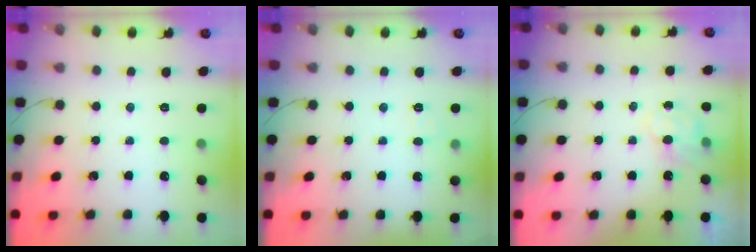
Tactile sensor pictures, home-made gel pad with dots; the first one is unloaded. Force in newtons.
{"total": 4.1, "press": 4.0, "slide": 1.0}
{"total": 5.6, "press": 5.5, "slide": 0.5}